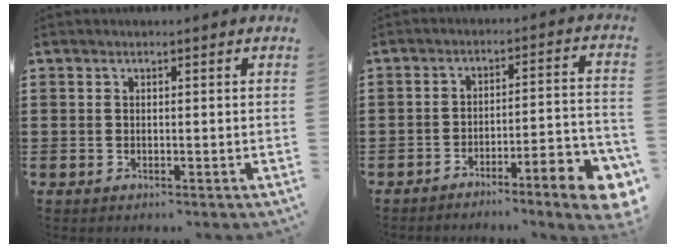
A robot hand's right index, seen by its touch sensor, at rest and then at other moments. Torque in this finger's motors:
{"motor_torque": [1.43, 0.05, 0.82, 0.13]}